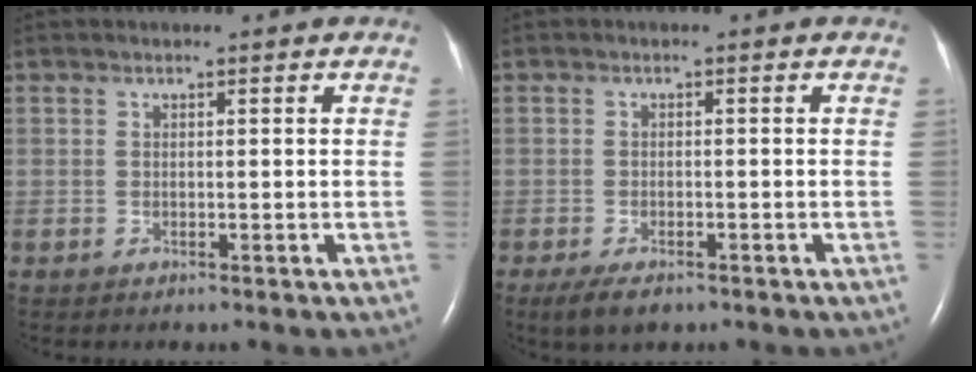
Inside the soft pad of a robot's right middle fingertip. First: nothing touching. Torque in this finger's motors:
{"motor_torque": [0.44, -0.36, 0.03, 0.05]}